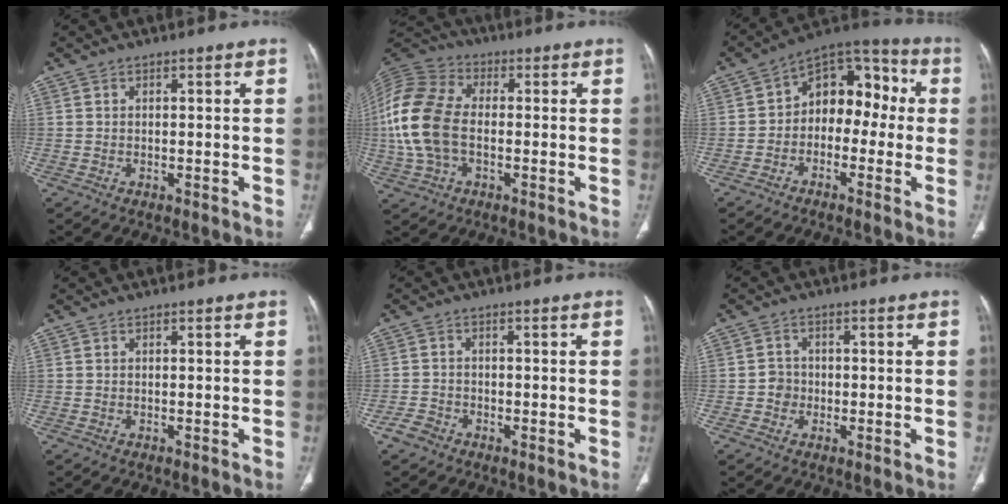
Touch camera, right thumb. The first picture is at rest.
{"total": 15.9, "force": [-1.1, 10.1, 12.3], "torque": [-0.275, 0.025, -0.022]}
{"total": 12.5, "force": [-0.4, 8.7, 9.0], "torque": [-0.077, 0.052, -0.027]}
{"total": 0.0}
{"total": 2.5, "force": [-1.7, 1.8, 0.7], "torque": [-0.011, 0.010, -0.032]}
{"total": 2.7, "force": [-0.6, 2.5, 0.7], "torque": [0.003, 0.009, -0.015]}